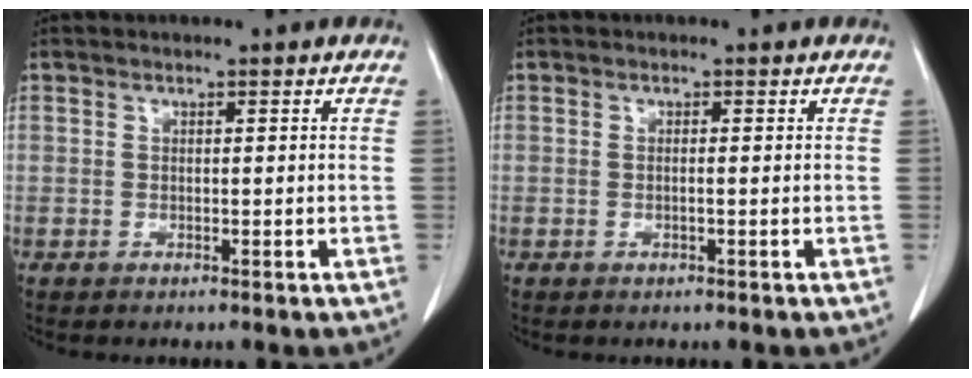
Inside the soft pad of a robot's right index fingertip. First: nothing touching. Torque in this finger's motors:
{"motor_torque": [-0.36, 0.12, -0.03, -0.01]}